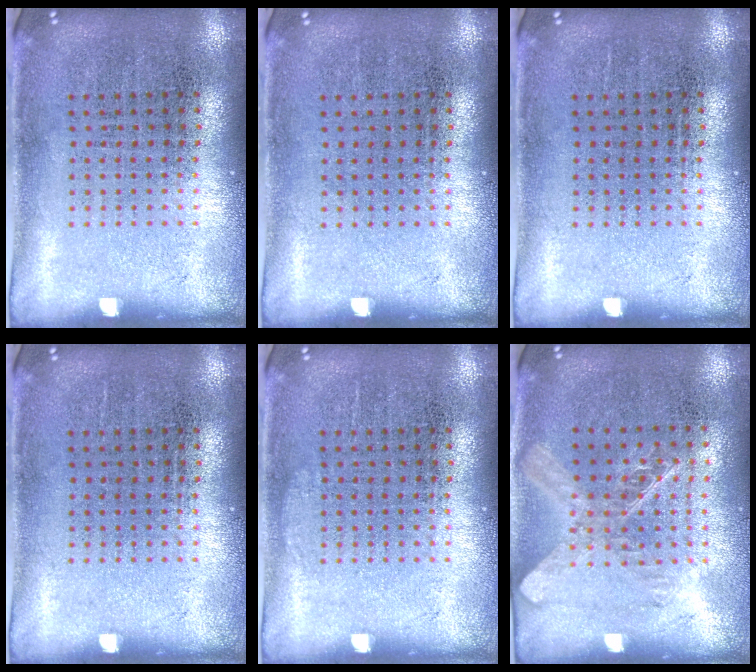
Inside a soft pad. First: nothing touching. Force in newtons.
{"total": 0.0}
{"total": 0.0}
{"total": 0.0}
{"total": 0.5, "press": 0.5, "slide": 0.1}
{"total": 1.6, "press": 1.4, "slide": 0.8}